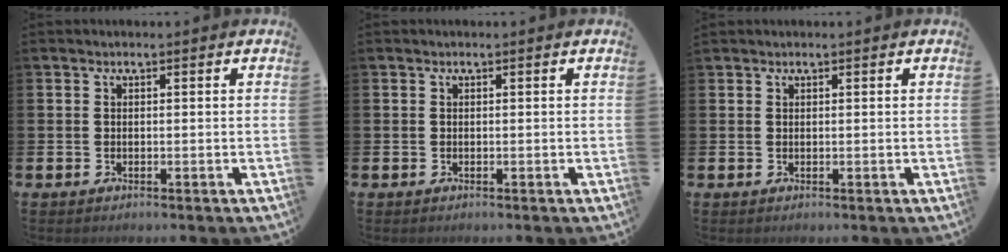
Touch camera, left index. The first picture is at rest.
{"total": 0.0}
{"total": 0.5, "force": [0.5, 0.1, 0.1], "torque": [-0.002, 0.000, 0.010]}